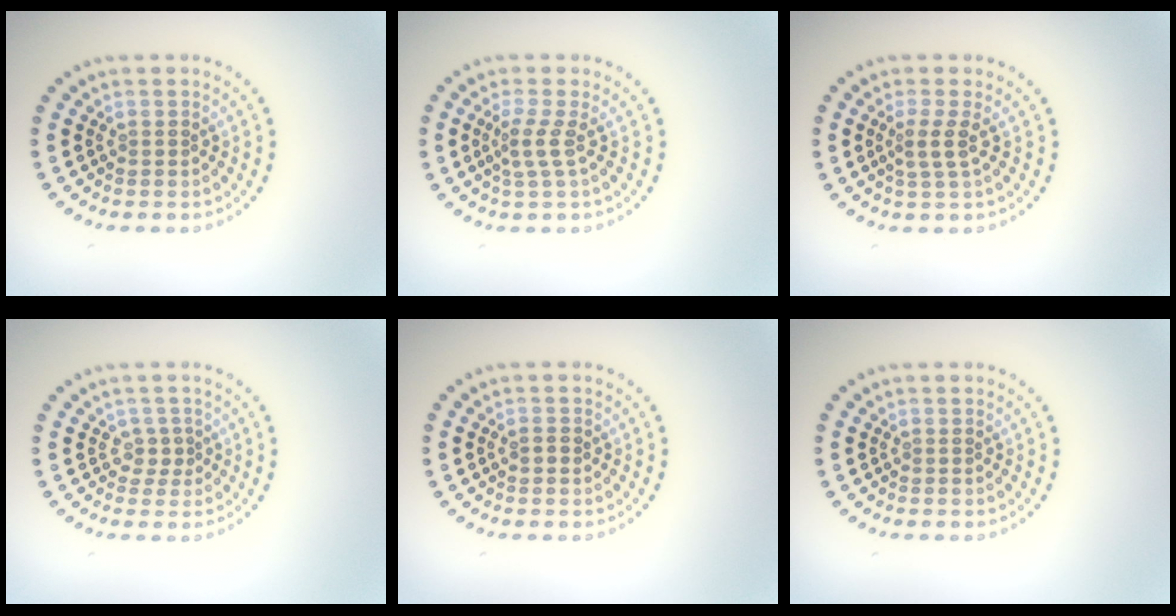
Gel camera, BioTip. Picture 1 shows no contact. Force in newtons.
{"total": 2.0, "press": 1.4, "slide": 1.5}
{"total": 2.0, "press": 1.4, "slide": 1.4}
{"total": 1.4, "press": 1.0, "slide": 1.0}
{"total": 1.0, "press": 0.9, "slide": 0.2}
{"total": 0.0}